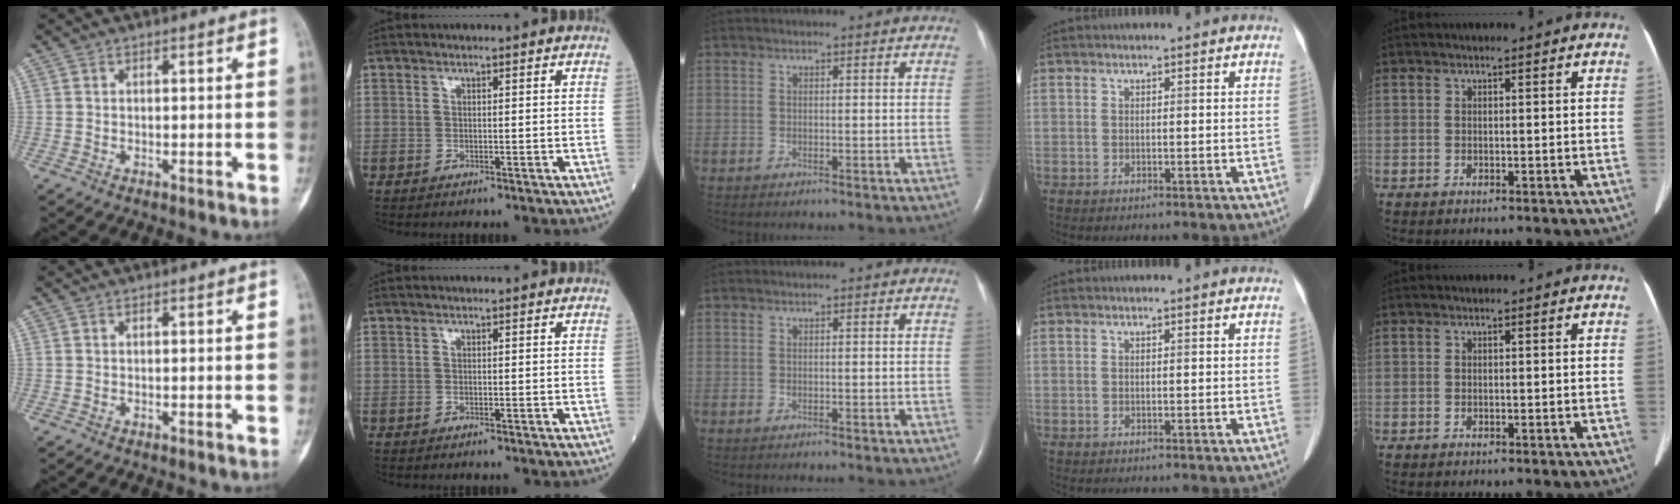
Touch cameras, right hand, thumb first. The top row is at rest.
{}